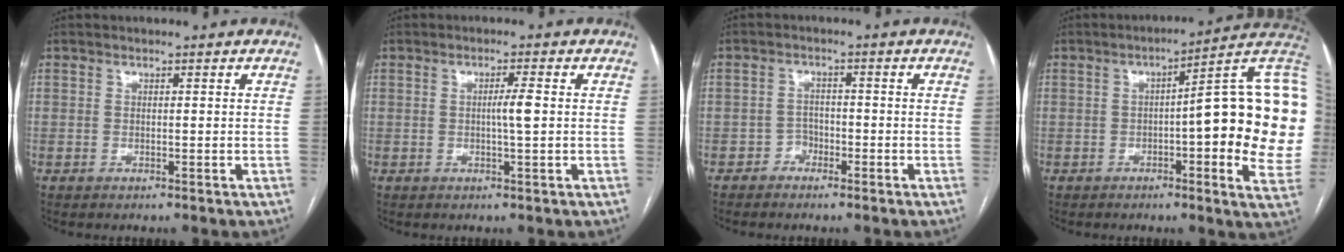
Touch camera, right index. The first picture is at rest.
{"total": 2.6, "force": [0.0, -0.2, 2.6], "torque": [-0.046, -0.001, 0.000]}
{"total": 2.0, "force": [-1.4, 1.3, 0.3], "torque": [-0.002, 0.008, -0.028]}
{"total": 20.6, "force": [0.8, 2.6, 20.4], "torque": [-0.189, 0.030, 0.005]}